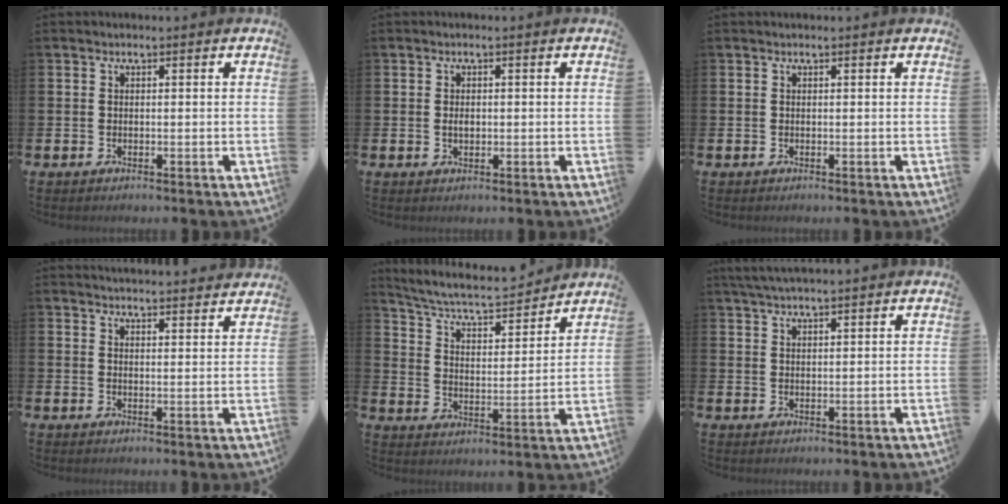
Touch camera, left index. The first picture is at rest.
{"total": 1.2, "force": [0.0, 0.8, 0.9], "torque": [-0.007, 0.002, -0.004]}
{"total": 0.0}
{"total": 3.3, "force": [3.3, -0.2, -0.1], "torque": [-0.007, -0.021, 0.060]}
{"total": 6.7, "force": [6.2, 1.4, 2.1], "torque": [-0.072, -0.049, 0.102]}
{"total": 2.9, "force": [2.8, 0.0, 1.0], "torque": [-0.035, -0.001, 0.053]}